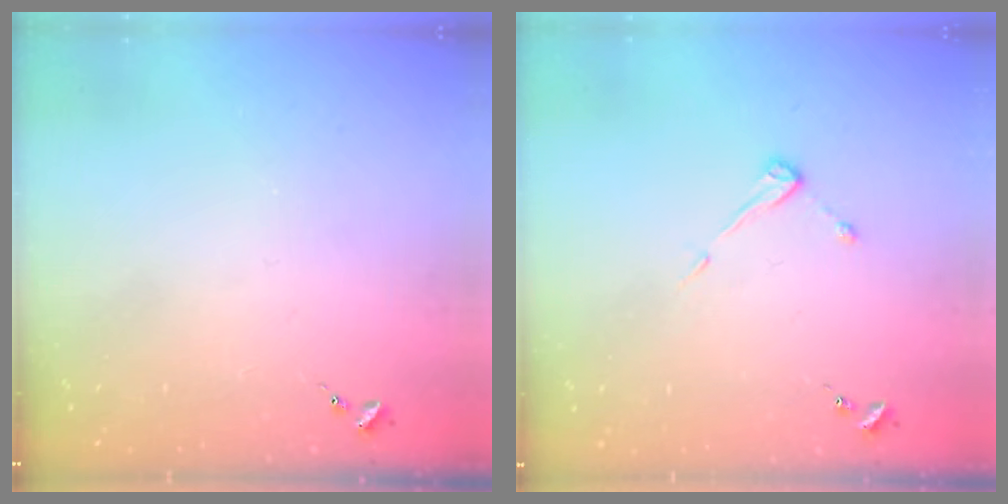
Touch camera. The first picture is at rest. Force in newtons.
{"total": 4.2, "press": 4.2, "slide": 0.3}